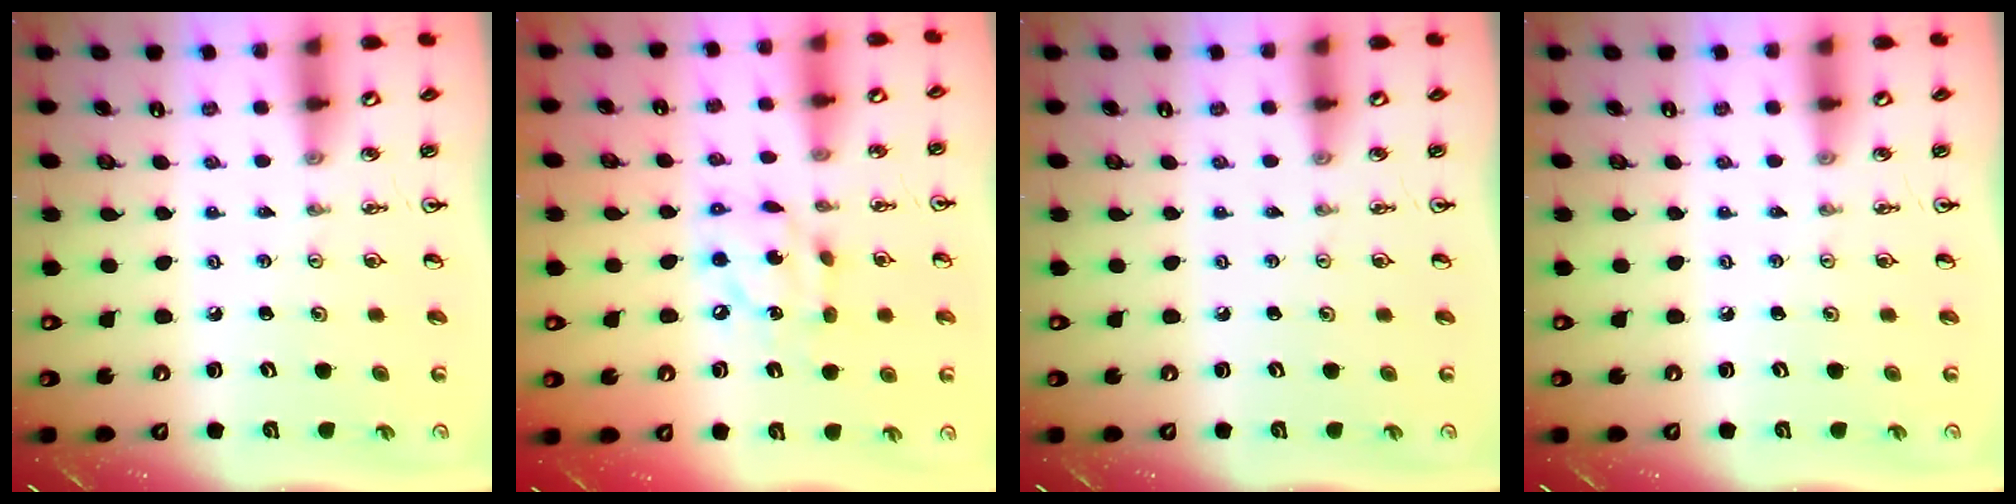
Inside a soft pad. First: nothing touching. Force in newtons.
{"total": 10.6, "press": 10.6, "slide": 0.6}
{"total": 0.0}
{"total": 0.0}